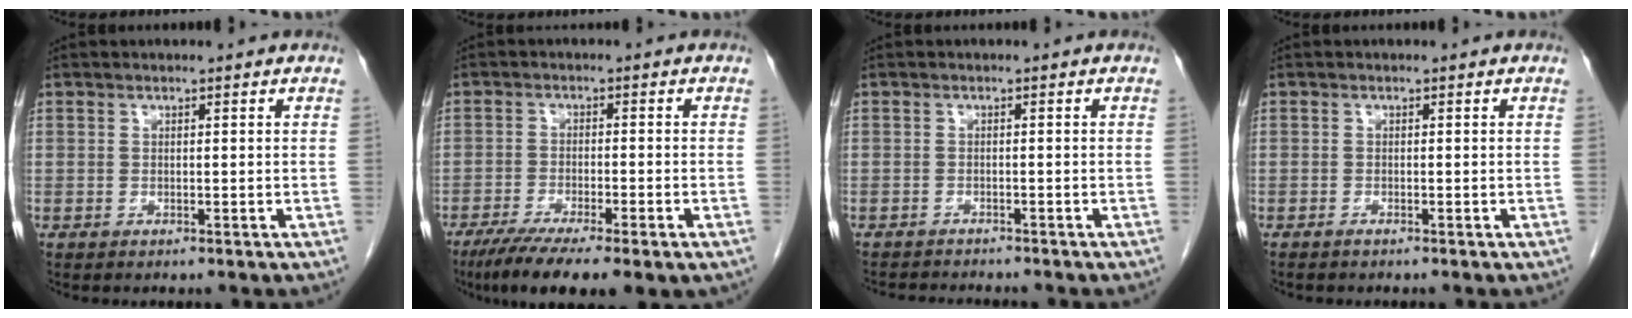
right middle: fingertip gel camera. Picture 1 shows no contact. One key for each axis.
{"total": 11.3, "fx": -7.6, "fy": 1.9, "fz": 8.2, "tx": -0.129, "ty": -0.024, "tz": -0.119}
{"total": 5.5, "fx": -5.2, "fy": 0.7, "fz": 1.7, "tx": -0.020, "ty": -0.009, "tz": -0.076}
{"total": 0.6, "fx": -0.5, "fy": -0.1, "fz": 0.3, "tx": -0.010, "ty": -0.001, "tz": -0.010}